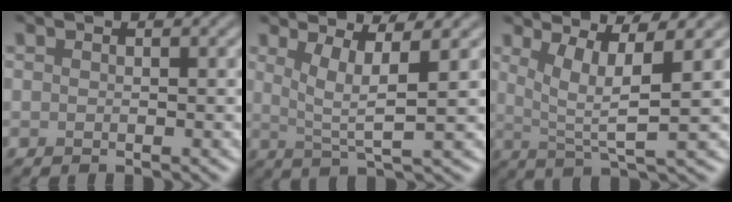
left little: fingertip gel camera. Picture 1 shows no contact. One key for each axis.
{"total": 4.4, "fx": 1.5, "fy": 0.8, "fz": 4.0, "tx": -0.074, "ty": -0.004, "tz": 0.031}
{"total": 5.1, "fx": 1.8, "fy": 1.0, "fz": 4.7, "tx": -0.083, "ty": -0.006, "tz": 0.034}